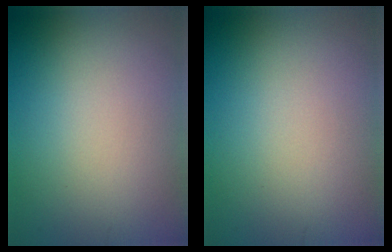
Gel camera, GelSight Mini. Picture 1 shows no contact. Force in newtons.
{"total": 0.0}